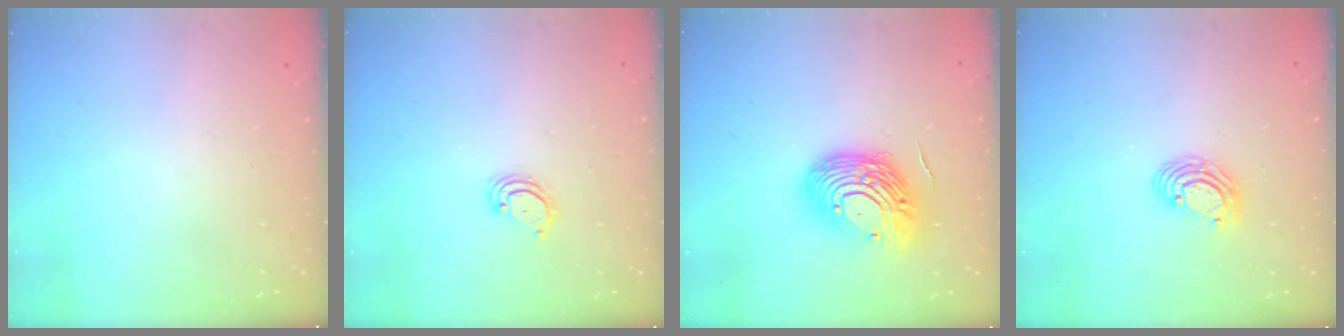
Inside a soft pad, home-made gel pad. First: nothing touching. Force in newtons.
{"total": 2.8, "press": 2.8, "slide": 0.2}
{"total": 16.3, "press": 16.2, "slide": 2.1}
{"total": 6.0, "press": 6.0, "slide": 0.4}